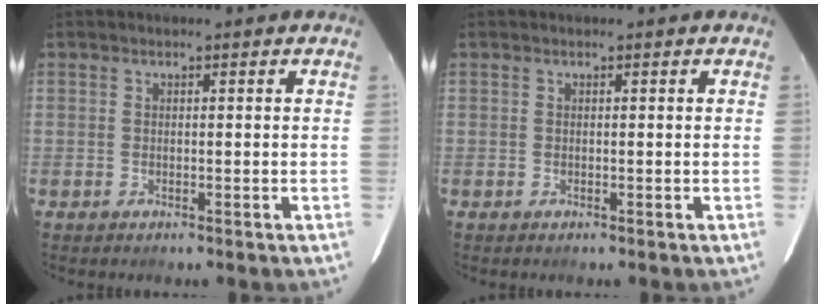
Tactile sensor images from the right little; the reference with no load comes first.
{"total": 0.0}